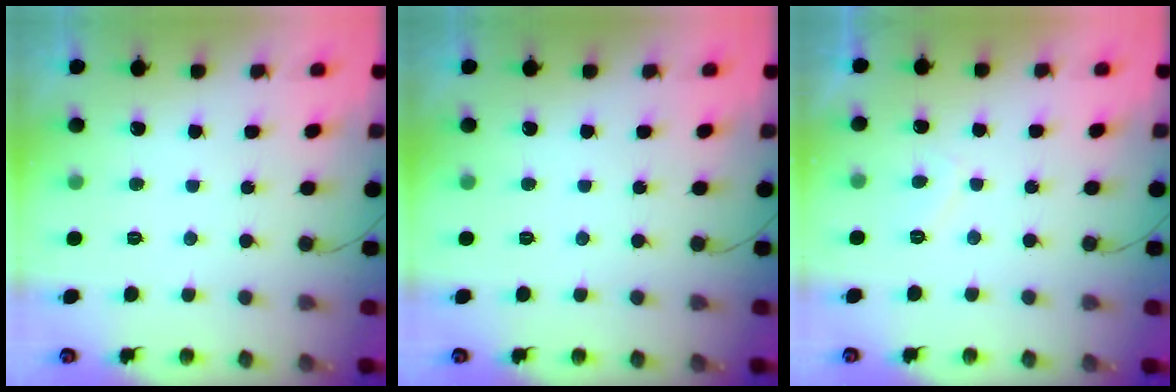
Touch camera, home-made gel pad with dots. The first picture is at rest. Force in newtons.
{"total": 0.0}
{"total": 1.2, "press": 1.0, "slide": 0.7}